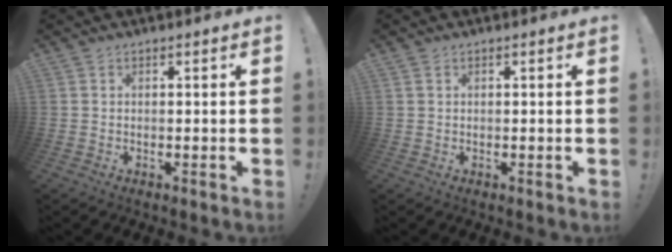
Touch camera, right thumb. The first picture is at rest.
{"total": 0.7, "force": [0.4, 0.5, 0.2], "torque": [-0.013, 0.005, 0.011]}